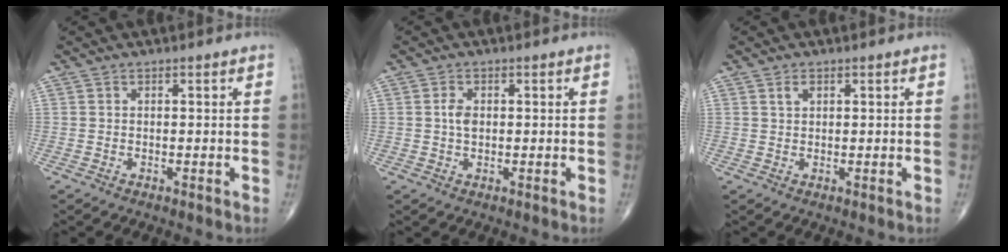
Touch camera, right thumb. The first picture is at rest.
{"total": 2.5, "force": [0.2, 1.6, 1.9], "torque": [-0.034, 0.002, 0.002]}
{"total": 1.4, "force": [0.7, 0.9, 0.9], "torque": [-0.013, 0.001, 0.013]}